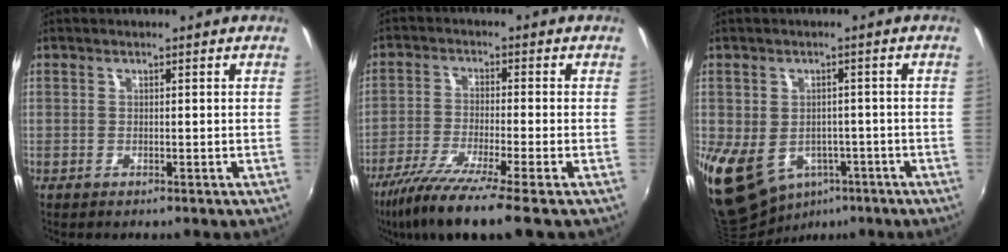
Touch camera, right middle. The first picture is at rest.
{"total": 11.3, "force": [-8.3, -0.4, 7.7], "torque": [-0.168, -0.039, -0.150]}
{"total": 12.1, "force": [-4.5, 9.2, 6.4], "torque": [-0.149, -0.020, -0.050]}